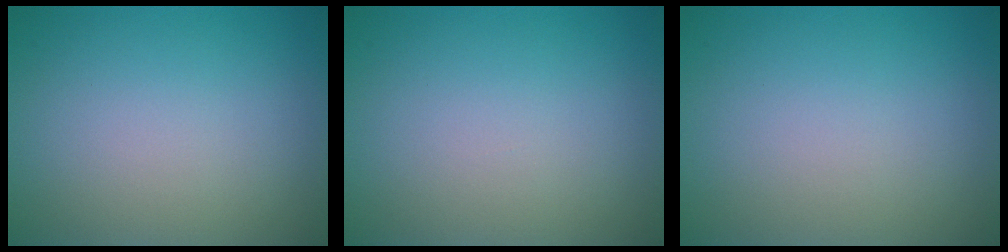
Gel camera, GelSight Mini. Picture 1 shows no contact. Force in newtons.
{"total": 0.0}
{"total": 0.0}